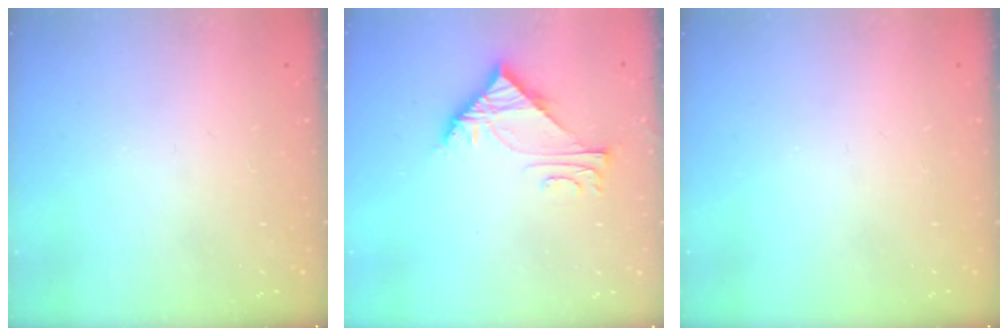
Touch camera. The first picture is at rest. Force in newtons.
{"total": 5.6, "press": 5.6, "slide": 0.3}
{"total": 0.0}